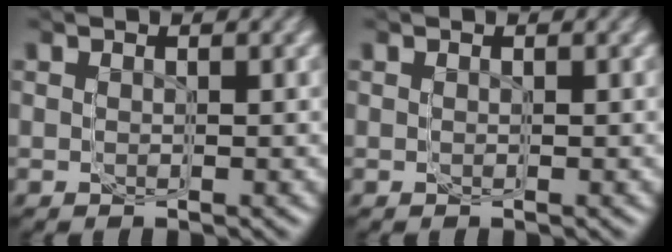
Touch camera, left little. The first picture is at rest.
{"total": 0.0}